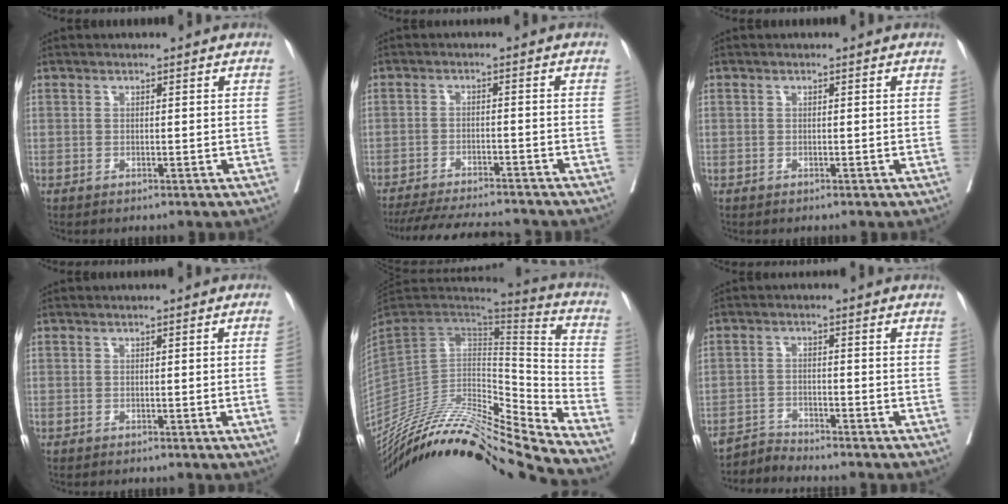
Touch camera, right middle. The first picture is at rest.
{"total": 13.7, "force": [-12.6, 1.8, 5.0], "torque": [-0.084, -0.011, -0.179]}
{"total": 0.6, "force": [-0.1, 0.6, -0.1], "torque": [0.006, 0.006, -0.006]}
{"total": 1.7, "force": [-0.5, -0.2, 1.6], "torque": [-0.023, 0.006, -0.006]}
{"total": 29.4, "force": [-25.9, 0.7, 14.0], "torque": [-0.221, -0.025, -0.421]}
{"total": 3.1, "force": [-2.8, -0.5, -1.1], "torque": [0.028, -0.012, -0.052]}